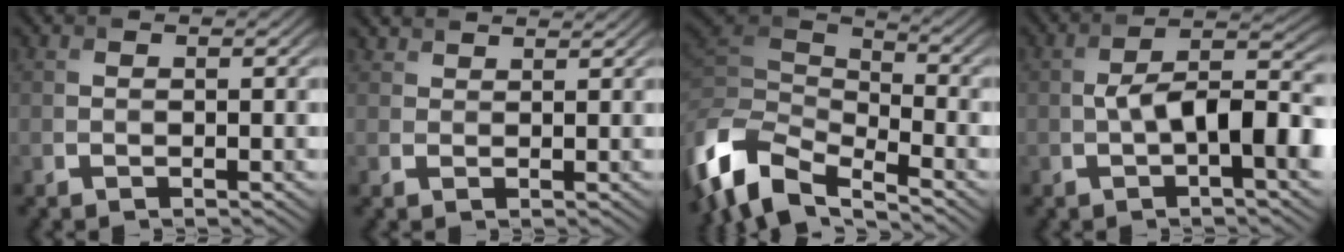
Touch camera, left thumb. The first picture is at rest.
{"total": 1.8, "force": [1.8, 0.3, -0.4], "torque": [0.005, 0.001, 0.032]}
{"total": 10.3, "force": [-6.5, 4.6, 6.6], "torque": [-0.153, -0.006, -0.135]}
{"total": 8.6, "force": [-1.3, 3.5, 7.8], "torque": [-0.129, 0.004, -0.021]}